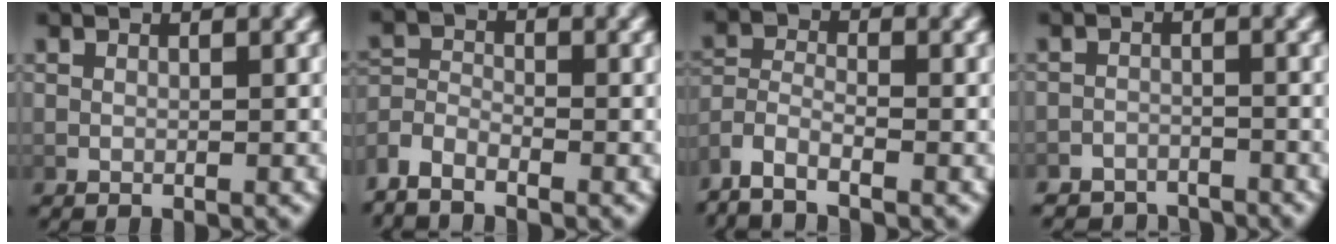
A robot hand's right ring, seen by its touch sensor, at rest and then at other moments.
{"total": 3.0, "force": [-1.6, 2.1, 1.4], "torque": [-0.047, -0.018, -0.025]}
{"total": 4.2, "force": [-2.1, 2.9, 2.3], "torque": [-0.076, -0.020, -0.035]}
{"total": 4.6, "force": [-4.4, 1.3, -0.1], "torque": [0.011, -0.014, -0.074]}